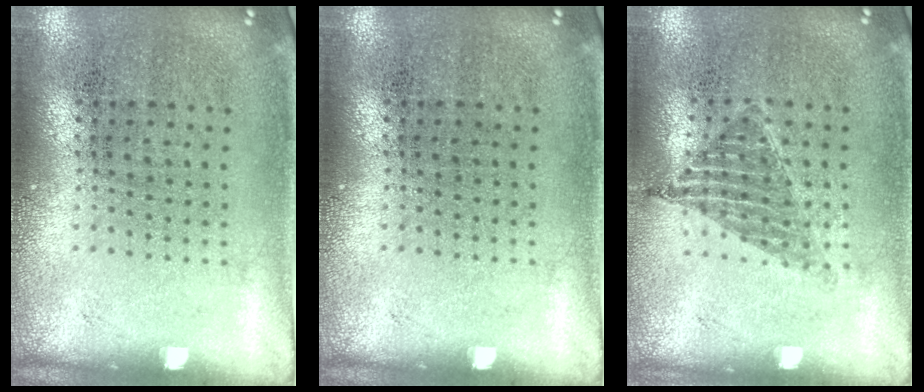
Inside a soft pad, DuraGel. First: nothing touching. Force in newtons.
{"total": 0.0}
{"total": 1.0, "press": 0.8, "slide": 0.5}